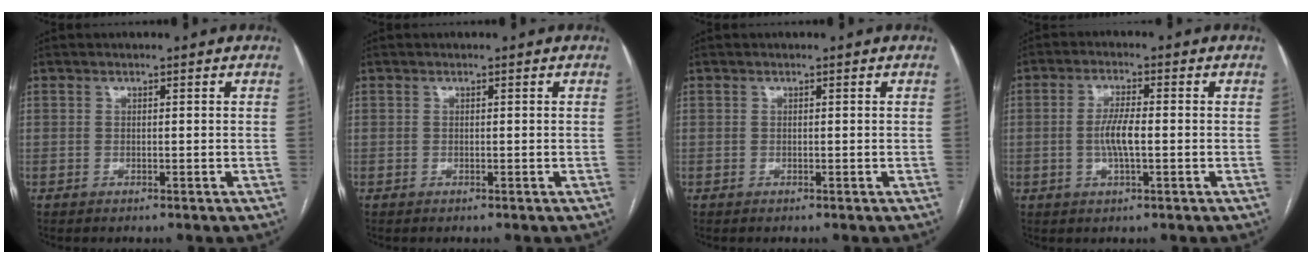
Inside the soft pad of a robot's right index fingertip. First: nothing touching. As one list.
[{"total": 0.0}, {"total": 0.0}, {"total": 4.8, "force": [-0.6, 0.8, 4.7], "torque": [-0.099, 0.000, -0.012]}]